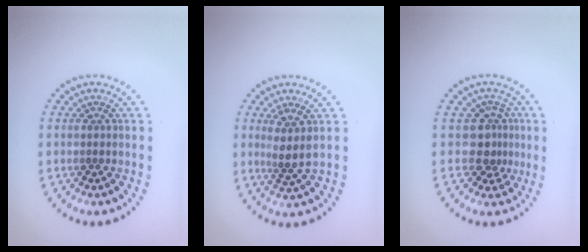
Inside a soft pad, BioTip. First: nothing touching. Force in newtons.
{"total": 2.2, "press": 1.6, "slide": 1.5}
{"total": 2.6, "press": 1.9, "slide": 1.8}